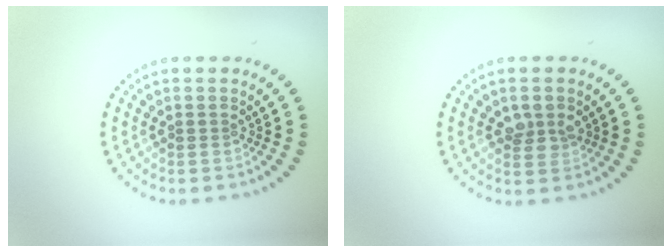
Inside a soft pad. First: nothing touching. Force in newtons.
{"total": 2.3, "press": 2.2, "slide": 0.6}